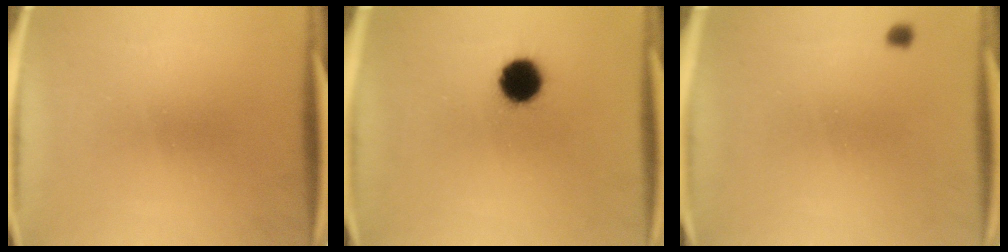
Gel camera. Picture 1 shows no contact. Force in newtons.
{"total": 9.0}
{"total": 1.0}